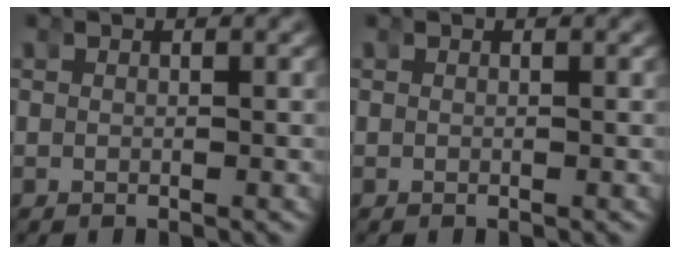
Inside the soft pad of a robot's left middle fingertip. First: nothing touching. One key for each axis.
{"total": 0.0}